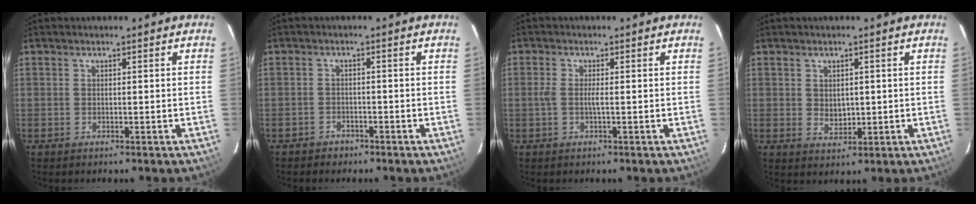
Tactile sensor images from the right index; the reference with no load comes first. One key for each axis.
{"total": 2.8, "fx": -2.1, "fy": 1.8, "fz": 0.1, "tx": -0.012, "ty": 0.009, "tz": -0.032}
{"total": 2.1, "fx": -0.3, "fy": 0.0, "fz": 2.0, "tx": -0.040, "ty": -0.001, "tz": -0.009}
{"total": 3.2, "fx": 0.3, "fy": 2.4, "fz": 2.0, "tx": -0.029, "ty": -0.002, "tz": 0.010}